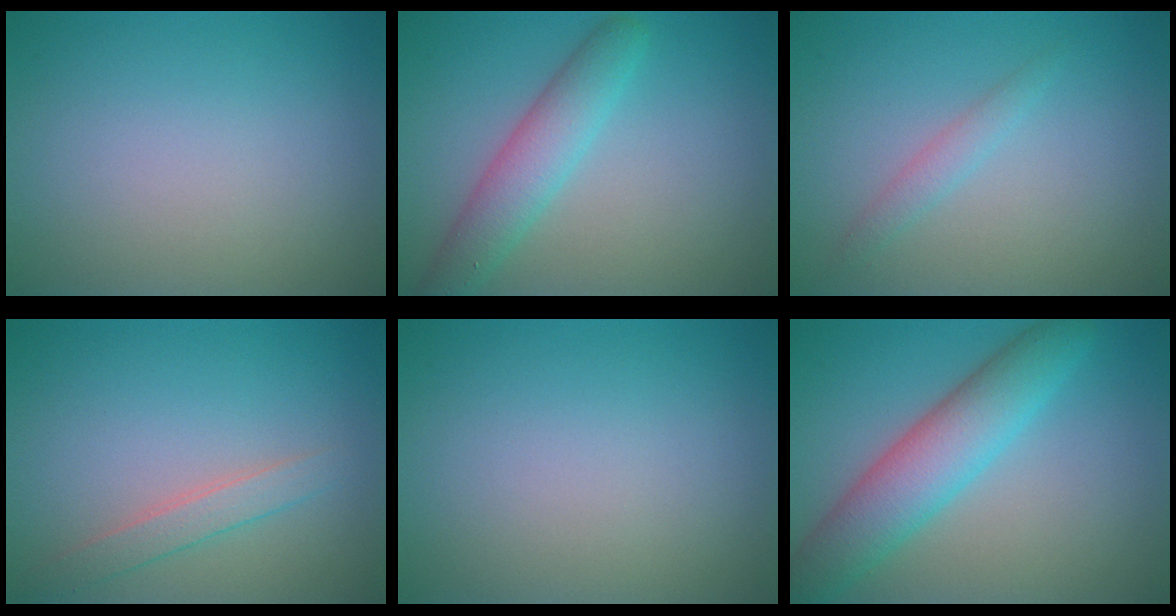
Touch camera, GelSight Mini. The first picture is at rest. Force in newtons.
{"total": 4.0, "press": 4.0, "slide": 0.2}
{"total": 1.3, "press": 1.3, "slide": 0.1}
{"total": 2.0, "press": 2.0, "slide": 0.0}
{"total": 0.0}
{"total": 6.3, "press": 6.3, "slide": 0.1}